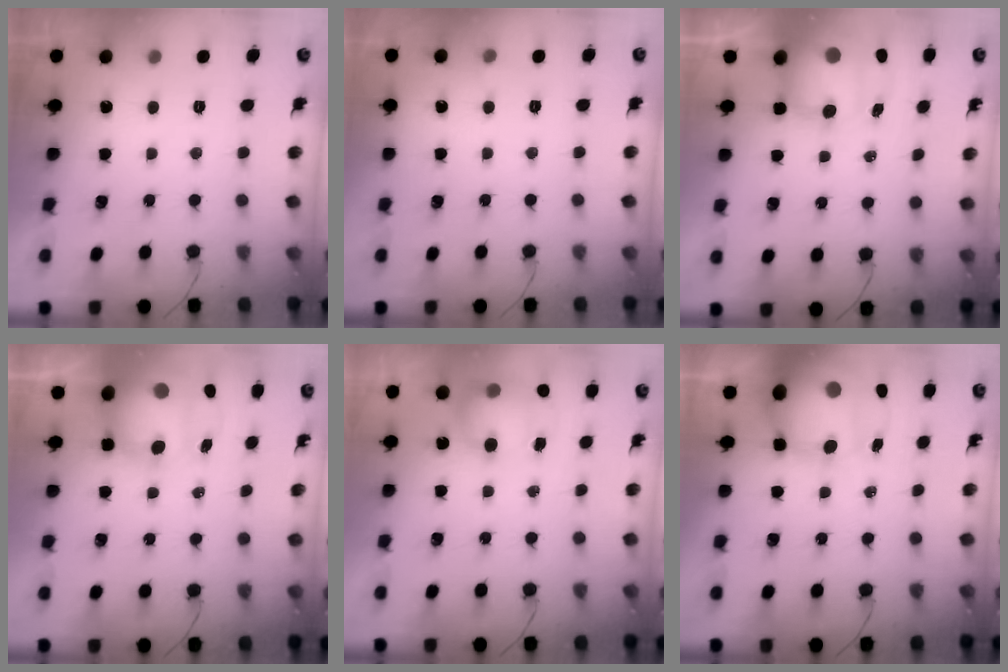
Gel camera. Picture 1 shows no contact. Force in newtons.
{"total": 2.8, "press": 2.5, "slide": 1.1}
{"total": 10.3, "press": 9.9, "slide": 2.8}
{"total": 12.6, "press": 12.3, "slide": 2.9}
{"total": 8.1, "press": 8.0, "slide": 1.0}
{"total": 14.2, "press": 13.8, "slide": 3.3}